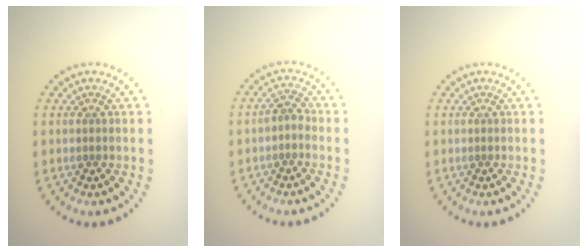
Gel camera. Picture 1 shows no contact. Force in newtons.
{"total": 1.3, "press": 1.1, "slide": 0.7}
{"total": 0.0}